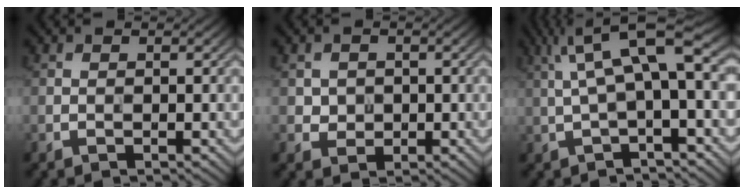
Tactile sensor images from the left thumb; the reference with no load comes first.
{"total": 2.0, "force": [0.2, 1.9, 0.4], "torque": [-0.016, -0.003, 0.002]}
{"total": 9.1, "force": [2.2, 2.2, 8.6], "torque": [-0.161, 0.024, 0.041]}